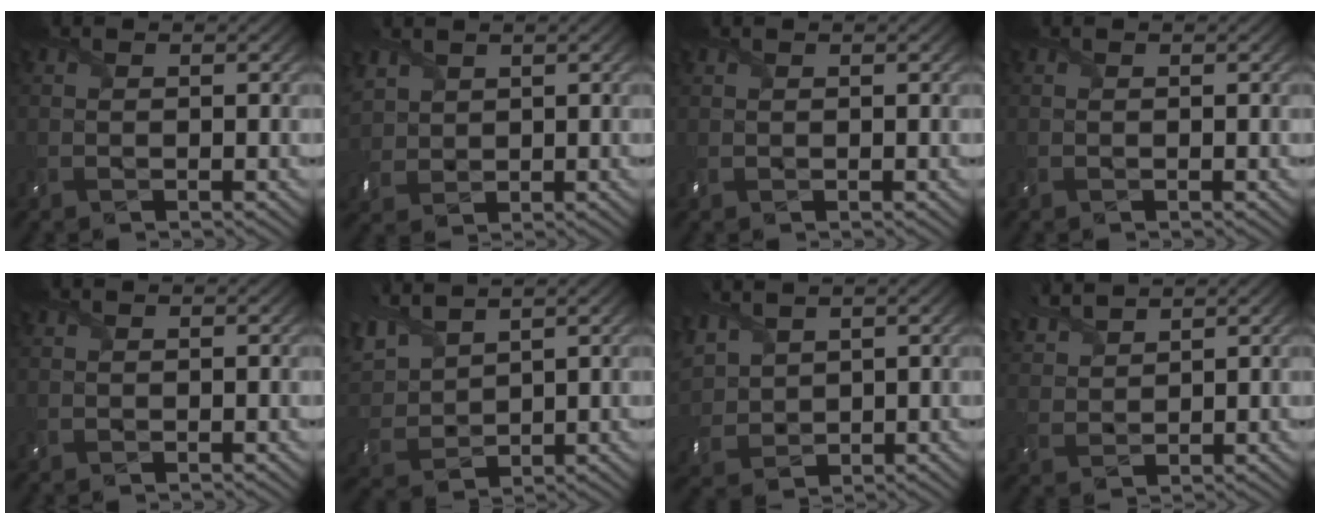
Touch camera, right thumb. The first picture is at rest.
{"total": 4.3, "force": [2.1, 3.3, 1.9], "torque": [-0.068, 0.001, 0.044]}
{"total": 0.5, "force": [0.5, 0.2, 0.2], "torque": [-0.010, 0.004, 0.012]}
{"total": 0.0}
{"total": 0.0}
{"total": 7.5, "force": [5.0, 3.2, 4.5], "torque": [-0.140, 0.020, 0.097]}
{"total": 5.7, "force": [2.9, 3.6, 3.3], "torque": [-0.113, 0.008, 0.058]}
{"total": 5.6, "force": [4.9, 1.6, 2.3], "torque": [-0.069, 0.017, 0.100]}